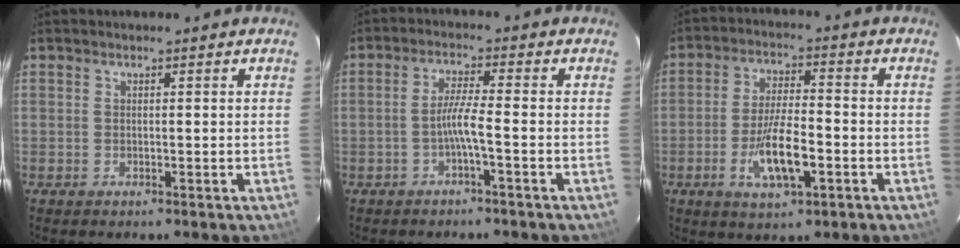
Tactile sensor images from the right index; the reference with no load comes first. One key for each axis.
{"total": 3.7, "fx": -1.8, "fy": -0.5, "fz": 3.2, "tx": -0.069, "ty": 0.006, "tz": -0.034}
{"total": 9.6, "fx": -3.4, "fy": 2.9, "fz": 8.5, "tx": -0.170, "ty": -0.006, "tz": -0.059}